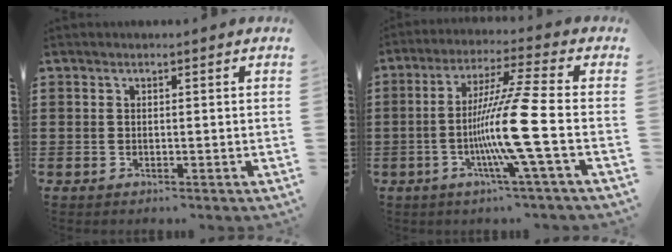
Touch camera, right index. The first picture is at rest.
{"total": 11.8, "force": [-3.1, -1.4, 11.3], "torque": [-0.223, -0.019, -0.071]}